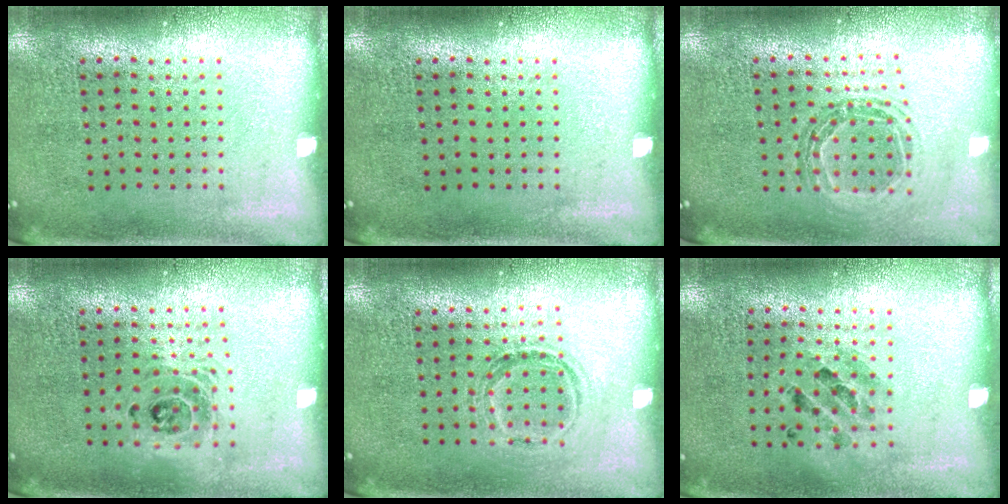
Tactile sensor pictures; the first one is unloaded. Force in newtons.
{"total": 0.0}
{"total": 0.9, "press": 0.9, "slide": 0.1}
{"total": 1.6, "press": 1.3, "slide": 0.9}
{"total": 1.1, "press": 0.9, "slide": 0.6}
{"total": 0.8, "press": 0.8, "slide": 0.0}